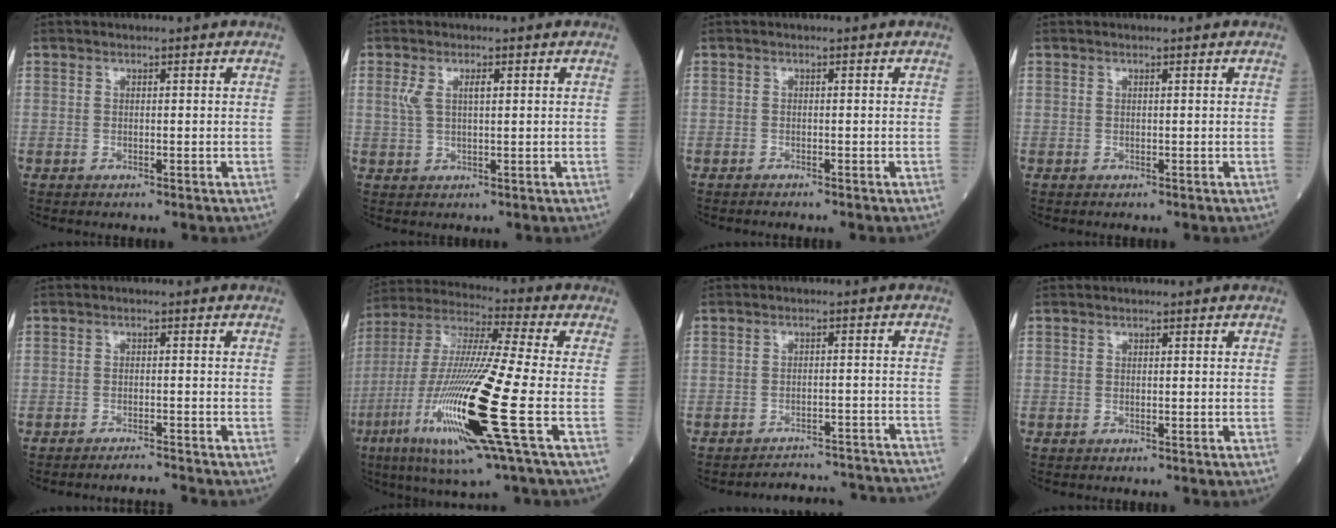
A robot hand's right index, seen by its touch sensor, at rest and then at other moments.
{"total": 2.8, "force": [1.0, 0.8, 2.5], "torque": [-0.060, 0.014, 0.025]}
{"total": 0.9, "force": [-0.8, -0.2, 0.3], "torque": [-0.005, 0.002, -0.011]}
{"total": 0.0}
{"total": 2.6, "force": [-2.3, -1.0, 0.0], "torque": [0.001, -0.012, -0.035]}
{"total": 21.4, "force": [-6.5, 0.5, 20.4], "torque": [-0.435, -0.033, -0.127]}
{"total": 12.6, "force": [-12.6, 0.8, 0.4], "torque": [0.011, 0.025, -0.141]}
{"total": 0.0}